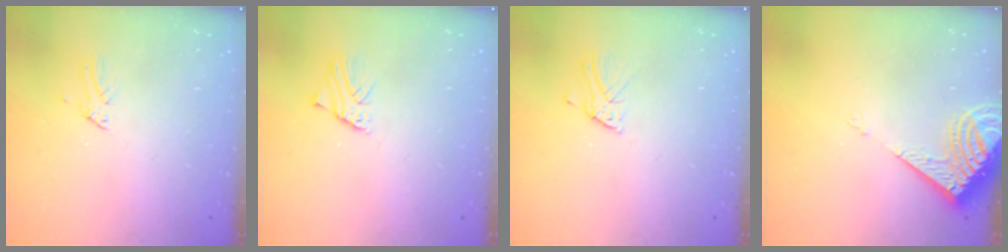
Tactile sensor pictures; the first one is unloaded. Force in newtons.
{"total": 1.8, "press": 1.8, "slide": 0.2}
{"total": 1.9, "press": 1.9, "slide": 0.1}
{"total": 8.3, "press": 8.2, "slide": 0.9}